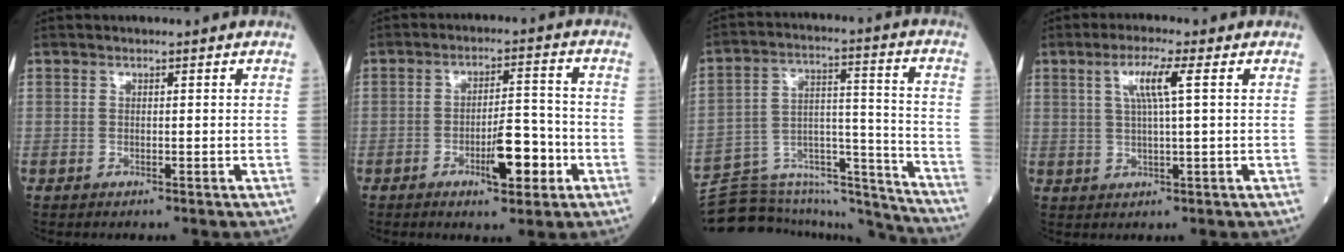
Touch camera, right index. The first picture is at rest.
{"total": 7.1, "force": [-2.9, 1.8, 6.3], "torque": [-0.102, 0.003, -0.041]}
{"total": 19.3, "force": [-18.8, 3.1, 3.3], "torque": [-0.056, 0.057, -0.281]}
{"total": 5.0, "force": [1.7, -0.3, 4.7], "torque": [-0.093, 0.006, 0.034]}